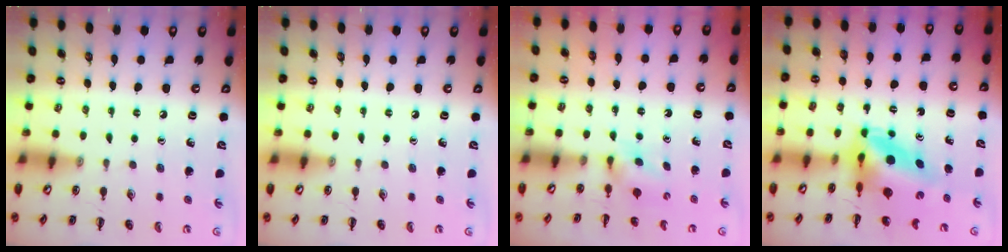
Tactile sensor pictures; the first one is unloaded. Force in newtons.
{"total": 0.0}
{"total": 3.2, "press": 2.9, "slide": 1.4}
{"total": 6.9, "press": 6.6, "slide": 2.1}